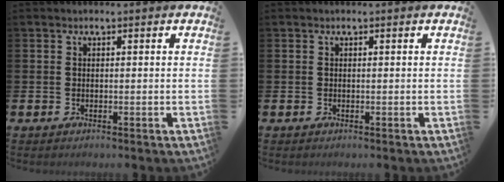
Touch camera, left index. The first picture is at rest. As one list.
[{"total": 0.0}]